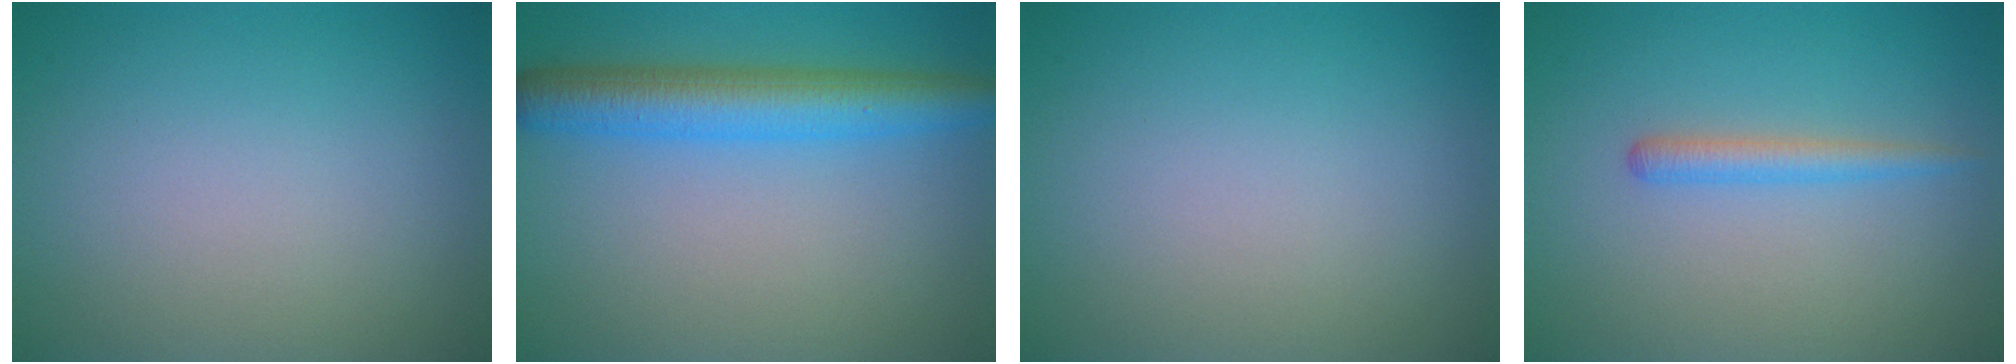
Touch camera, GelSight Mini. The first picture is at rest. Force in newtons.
{"total": 5.6, "press": 5.6, "slide": 0.1}
{"total": 0.0}
{"total": 1.7, "press": 1.7, "slide": 0.2}